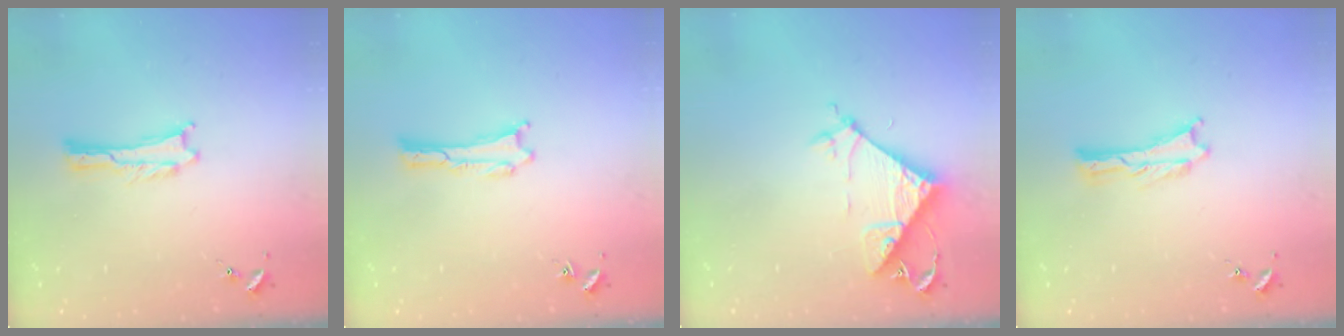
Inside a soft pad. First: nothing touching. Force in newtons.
{"total": 0.0}
{"total": 8.7, "press": 8.7, "slide": 0.4}
{"total": 0.0}